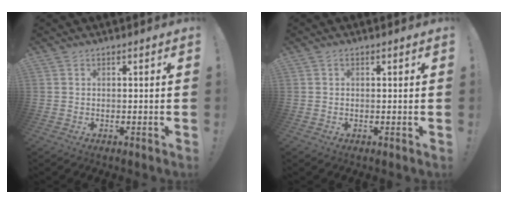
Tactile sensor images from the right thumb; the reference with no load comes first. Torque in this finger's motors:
{"motor_torque": [0.02, -0.18, 0.03, -0.11, 0.01]}